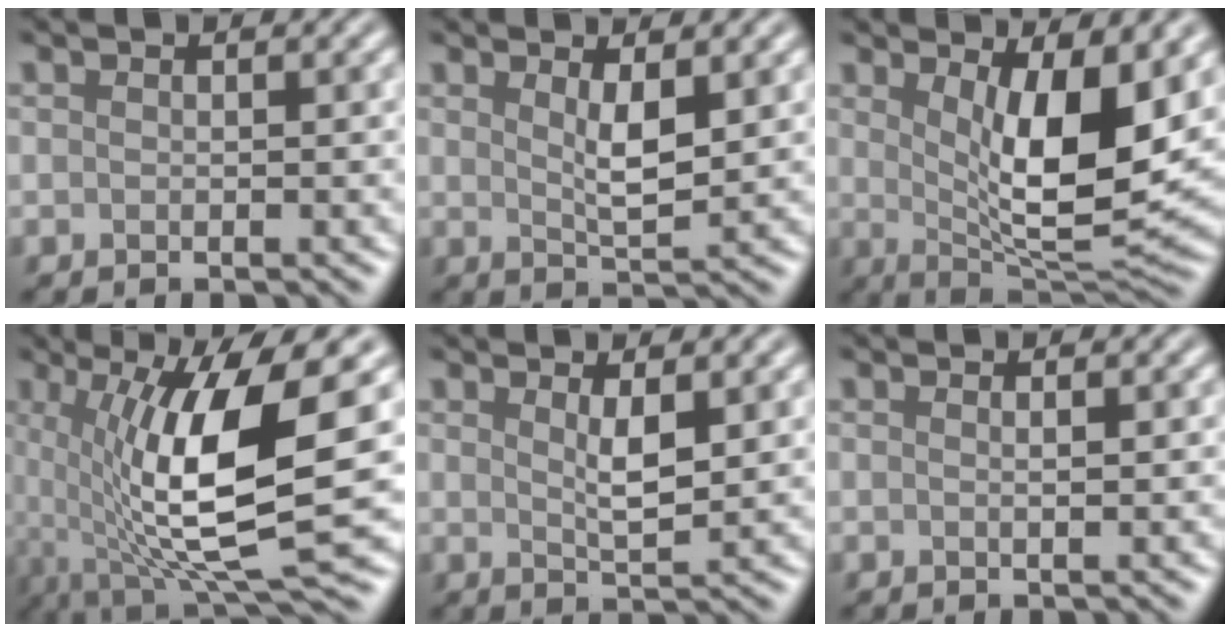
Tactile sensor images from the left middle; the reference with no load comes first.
{"total": 2.6, "force": [1.0, 0.6, 2.3], "torque": [-0.045, -0.008, 0.021]}
{"total": 8.8, "force": [2.1, 2.8, 8.1], "torque": [-0.135, -0.023, 0.044]}
{"total": 11.6, "force": [0.9, 3.1, 11.2], "torque": [-0.196, -0.015, 0.020]}
{"total": 2.2, "force": [0.9, 0.4, 1.9], "torque": [-0.037, -0.007, 0.018]}
{"total": 0.7, "force": [0.2, 0.2, 0.6], "torque": [-0.004, 0.002, 0.000]}